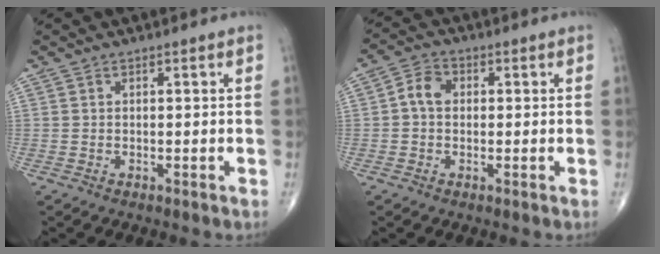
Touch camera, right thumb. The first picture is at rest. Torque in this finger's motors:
{"motor_torque": [-0.13, 0.17, 0.24, -0.01, 0.12]}